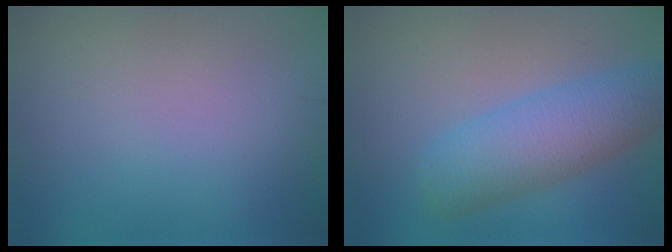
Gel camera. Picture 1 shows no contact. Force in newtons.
{"total": 5.6, "press": 5.6, "slide": 0.2}